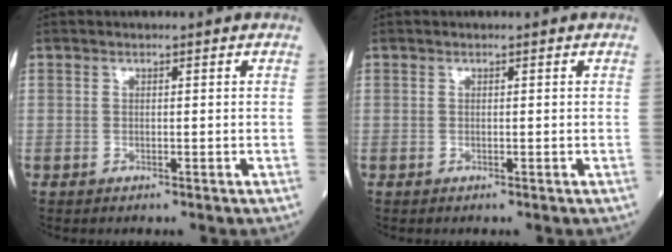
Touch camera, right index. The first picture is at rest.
{"total": 0.0}